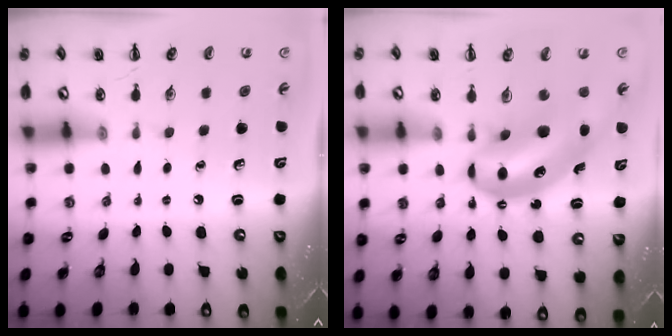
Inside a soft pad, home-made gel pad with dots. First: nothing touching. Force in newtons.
{"total": 11.6, "press": 11.1, "slide": 3.3}